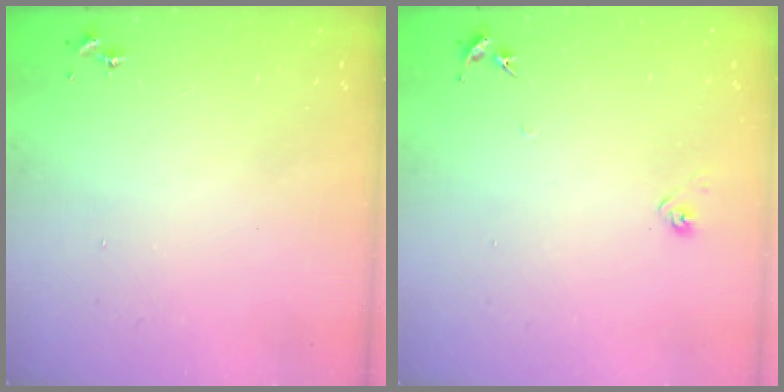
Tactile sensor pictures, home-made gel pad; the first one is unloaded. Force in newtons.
{"total": 5.0, "press": 5.0, "slide": 0.7}